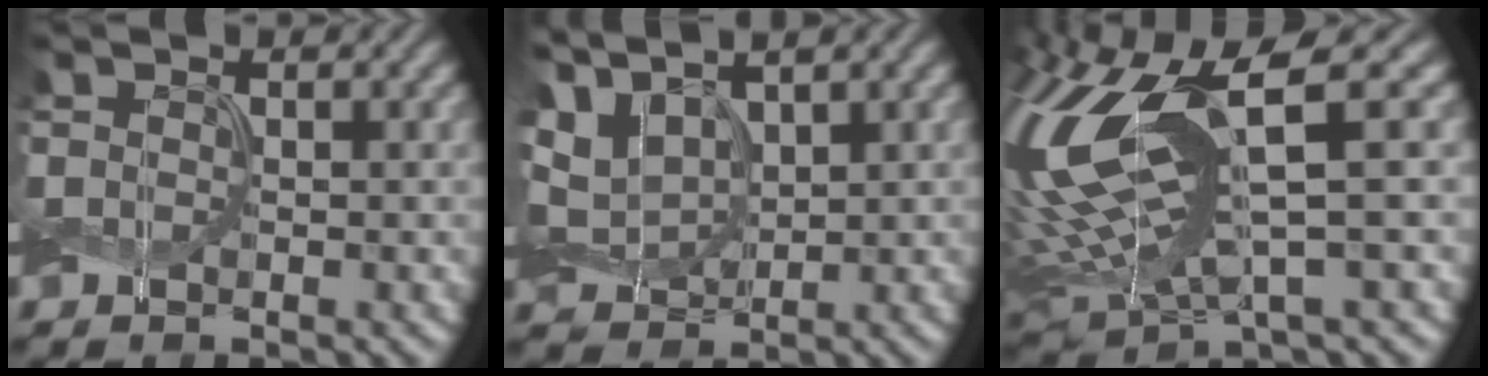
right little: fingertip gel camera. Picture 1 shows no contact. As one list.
[{"total": 6.5, "force": [3.2, 3.6, 4.5], "torque": [-0.113, 0.021, 0.062]}, {"total": 14.3, "force": [2.2, 4.7, 13.3], "torque": [-0.308, 0.004, 0.057]}]